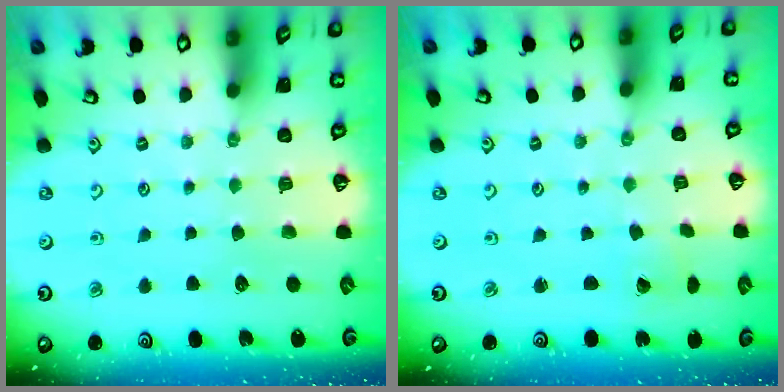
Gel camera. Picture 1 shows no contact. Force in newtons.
{"total": 1.5, "press": 1.5, "slide": 0.0}